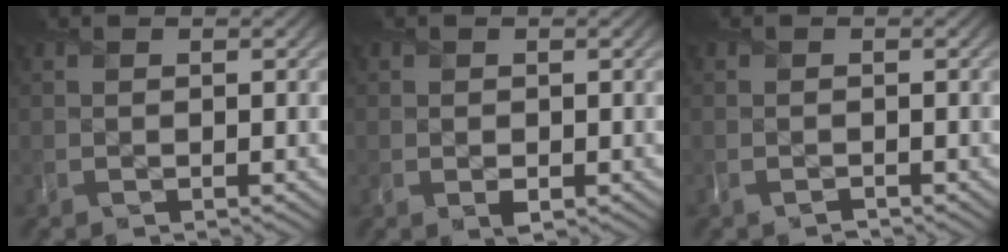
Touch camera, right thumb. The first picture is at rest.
{"total": 1.3, "force": [-0.3, 1.0, 0.7], "torque": [-0.014, -0.008, -0.006]}
{"total": 0.9, "force": [-0.7, 0.5, 0.3], "torque": [-0.007, -0.004, -0.016]}